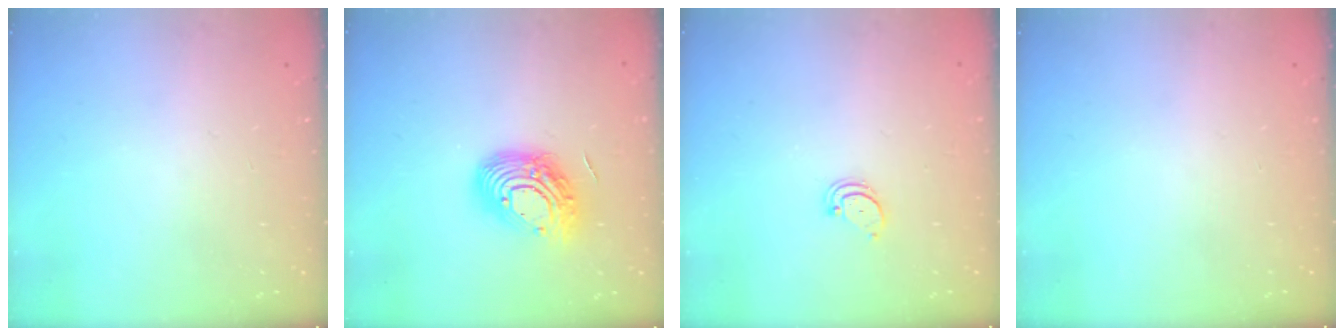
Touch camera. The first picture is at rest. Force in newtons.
{"total": 14.8, "press": 14.7, "slide": 1.0}
{"total": 1.9, "press": 1.9, "slide": 0.2}
{"total": 0.0}